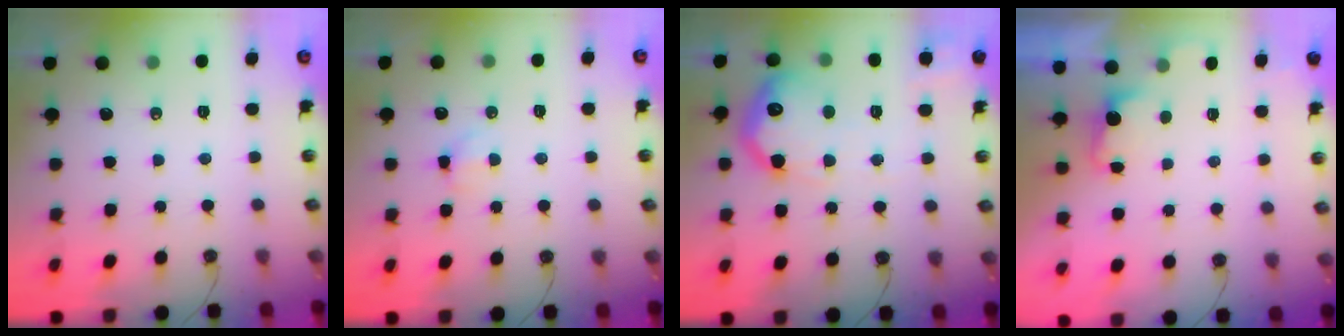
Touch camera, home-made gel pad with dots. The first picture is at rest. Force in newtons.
{"total": 4.2, "press": 4.0, "slide": 1.1}
{"total": 19.7, "press": 19.7, "slide": 1.4}
{"total": 1.9, "press": 1.6, "slide": 0.9}